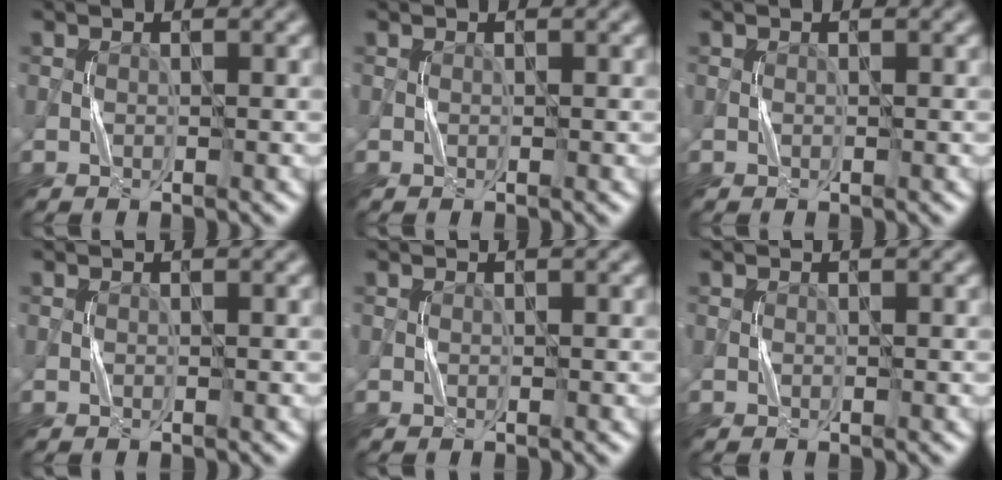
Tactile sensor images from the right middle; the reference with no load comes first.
{"total": 0.0}
{"total": 0.0}
{"total": 0.0}
{"total": 0.0}
{"total": 0.0}